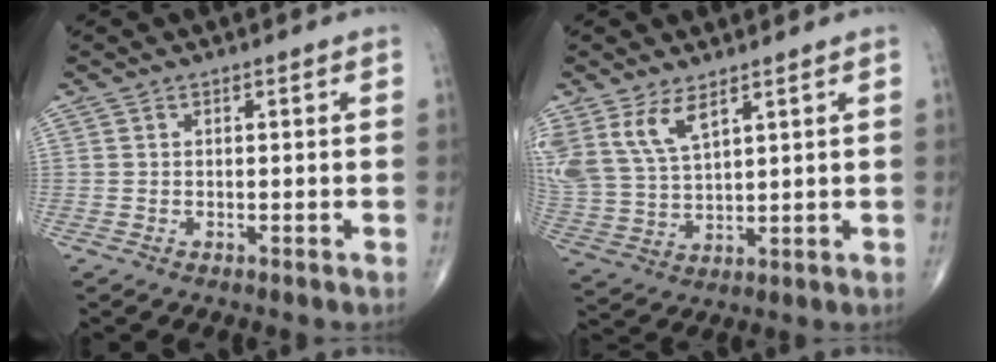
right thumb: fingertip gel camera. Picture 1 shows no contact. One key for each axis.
{"total": 9.8, "fx": 5.8, "fy": 4.5, "fz": 6.5, "tx": -0.132, "ty": -0.019, "tz": 0.131}